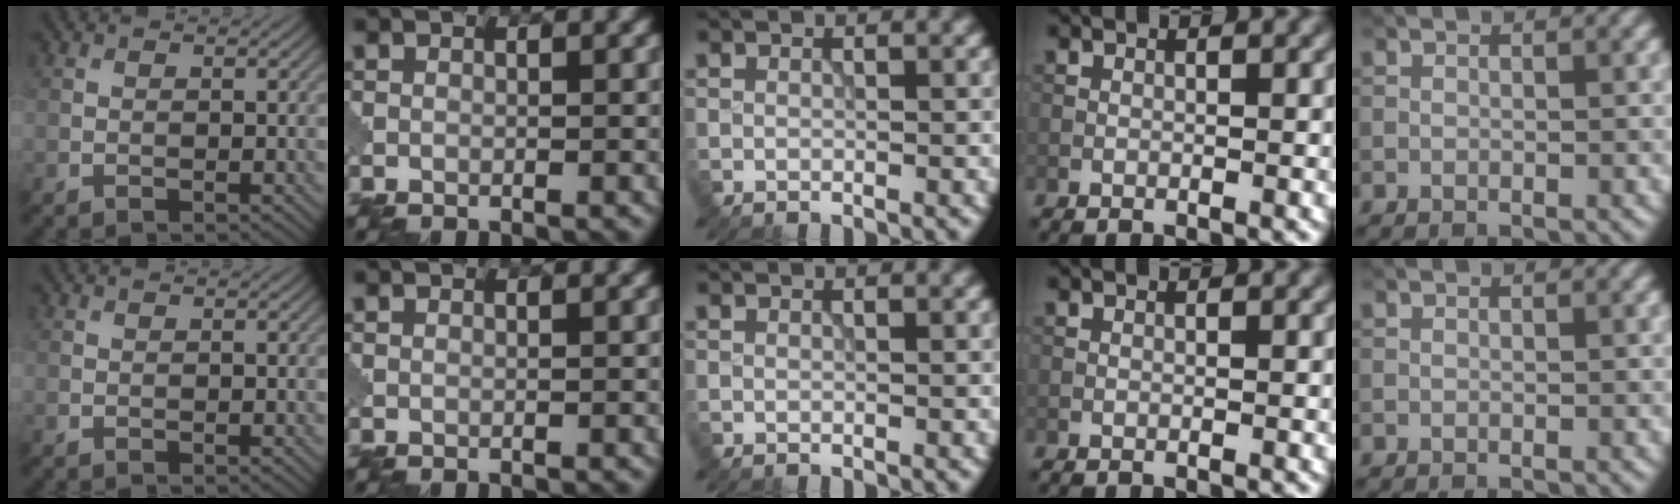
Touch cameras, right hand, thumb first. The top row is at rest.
{}